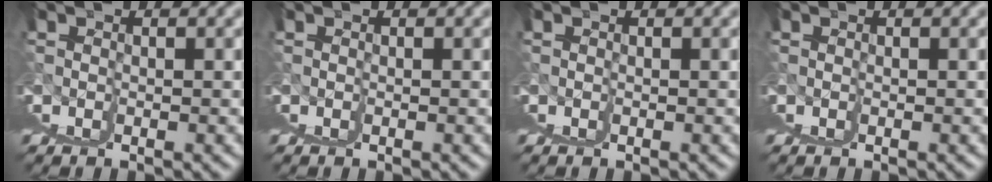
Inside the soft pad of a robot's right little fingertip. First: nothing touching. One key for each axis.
{"total": 0.0}
{"total": 0.0}
{"total": 0.0}